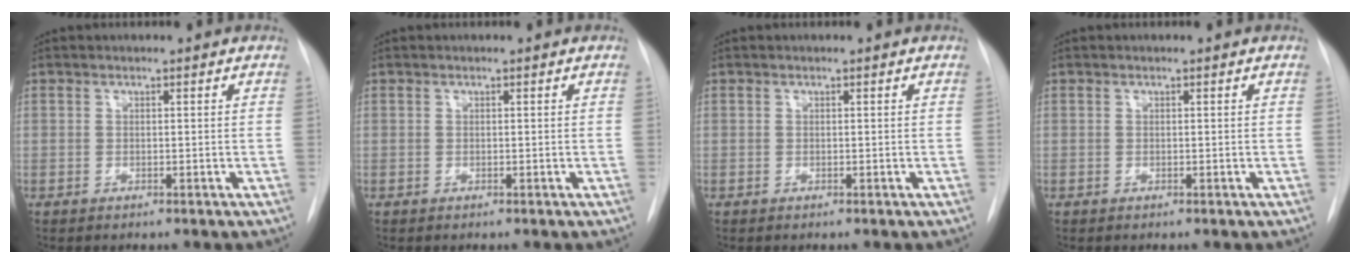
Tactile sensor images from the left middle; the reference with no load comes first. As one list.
[{"total": 0.0}, {"total": 0.0}, {"total": 0.0}]